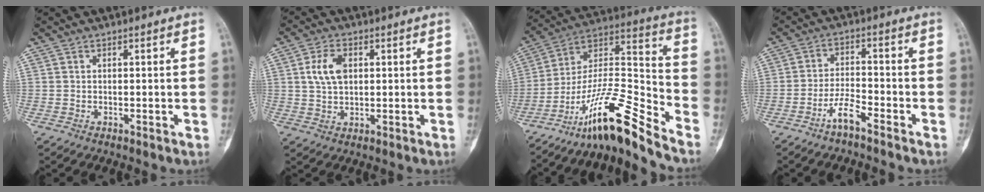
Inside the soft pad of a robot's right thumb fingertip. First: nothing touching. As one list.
[{"total": 6.1, "force": [1.4, 3.9, 4.5], "torque": [-0.083, 0.002, 0.026]}, {"total": 16.9, "force": [-13.3, 1.8, 10.3], "torque": [-0.188, 0.110, -0.237]}, {"total": 4.9, "force": [-3.5, 1.1, 3.2], "torque": [-0.062, 0.028, -0.068]}]